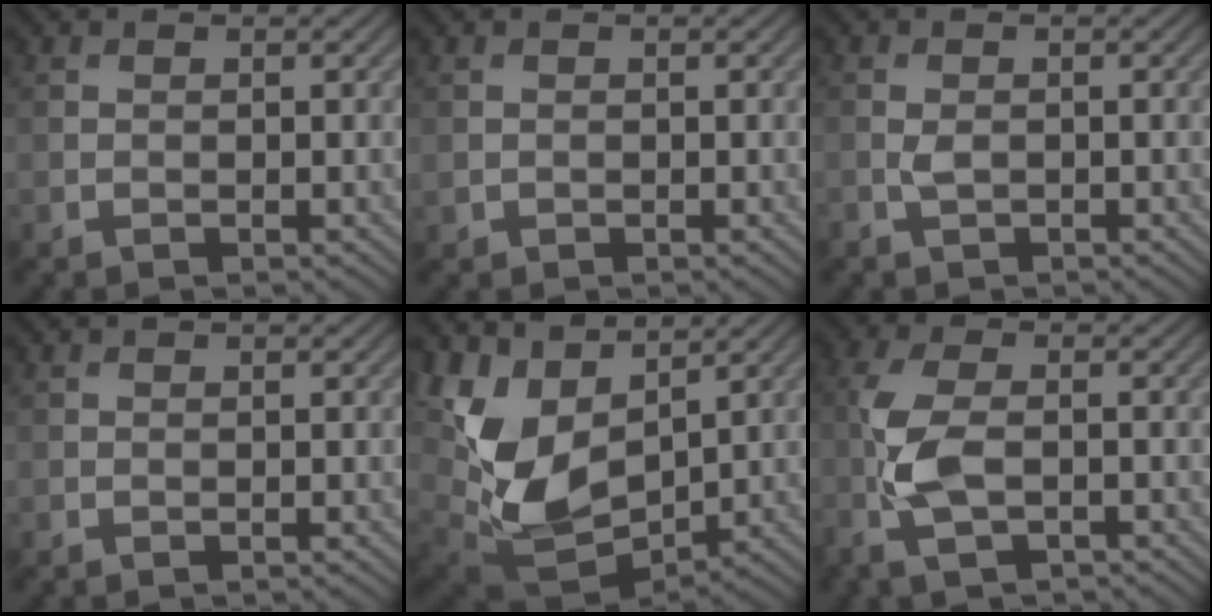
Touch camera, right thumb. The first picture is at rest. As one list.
[{"total": 0.7, "force": [0.0, 0.7, 0.1], "torque": [-0.002, -0.006, 0.000]}, {"total": 1.4, "force": [-0.4, 1.0, 1.0], "torque": [-0.024, -0.002, -0.009]}, {"total": 0.0}, {"total": 11.6, "force": [3.2, 7.4, 8.3], "torque": [-0.205, -0.006, 0.067]}, {"total": 6.6, "force": [-1.9, 3.0, 5.6], "torque": [-0.146, -0.002, -0.042]}]